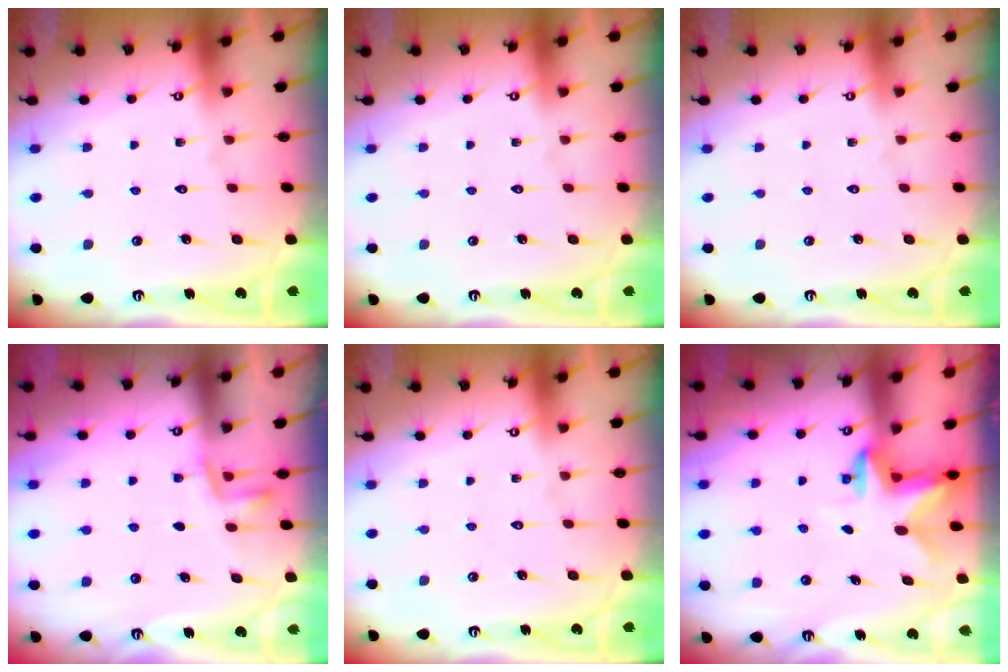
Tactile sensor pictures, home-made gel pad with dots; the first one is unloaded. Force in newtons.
{"total": 0.0}
{"total": 0.0}
{"total": 3.6, "press": 3.6, "slide": 0.7}
{"total": 0.0}
{"total": 2.8, "press": 2.8, "slide": 0.6}